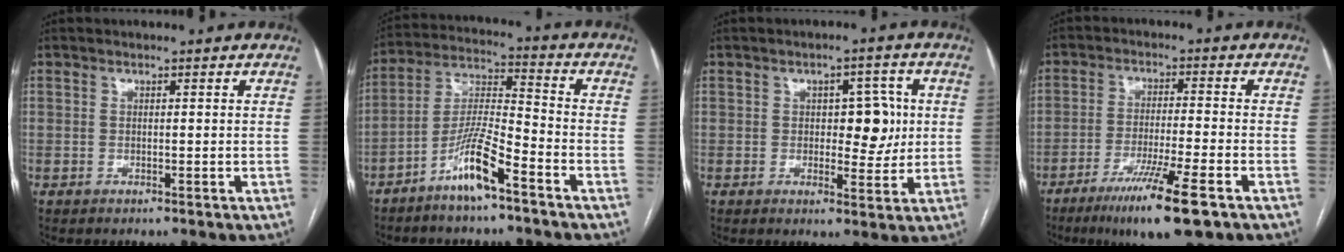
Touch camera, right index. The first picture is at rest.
{"total": 9.5, "force": [-5.9, 0.8, 7.4], "torque": [-0.156, -0.004, -0.117]}
{"total": 6.4, "force": [0.7, 3.2, 5.4], "torque": [-0.064, 0.011, 0.013]}
{"total": 11.4, "force": [-6.9, 0.1, 9.1], "torque": [-0.159, -0.032, -0.114]}